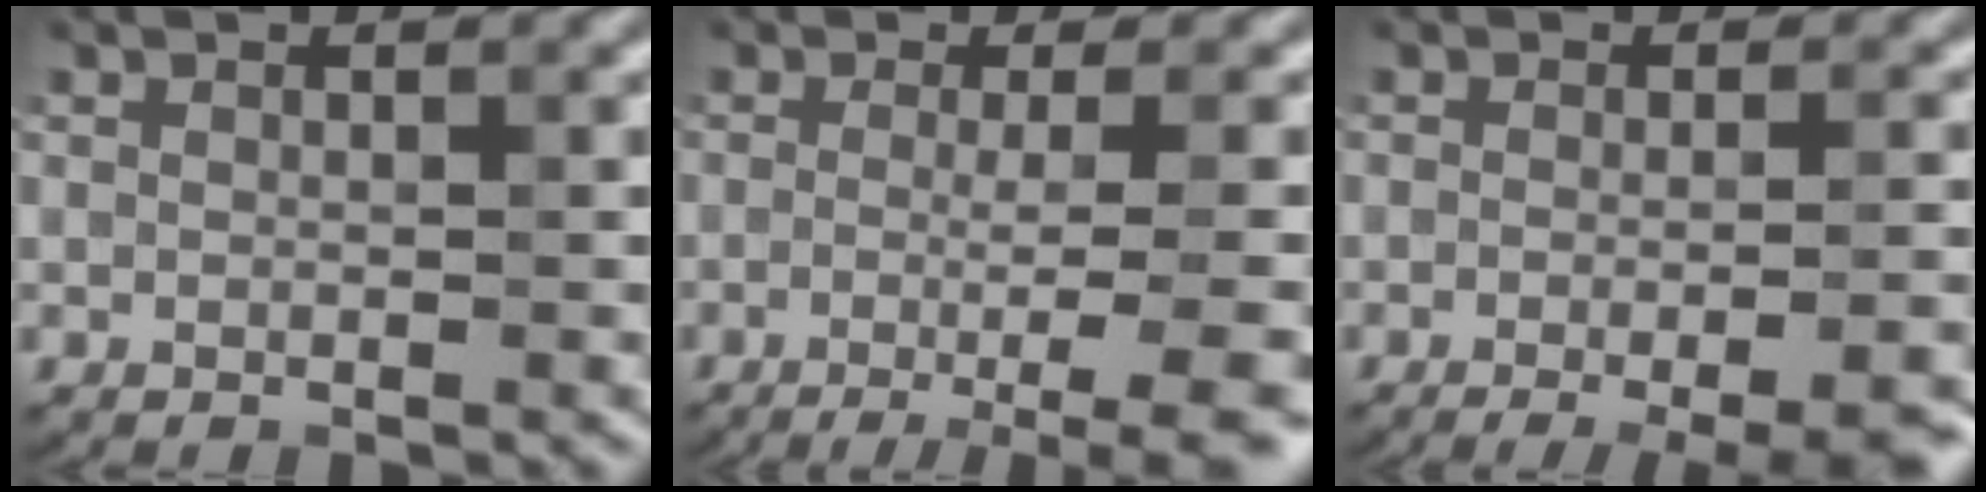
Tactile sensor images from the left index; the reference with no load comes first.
{"total": 6.0, "force": [-1.7, 1.4, 5.6], "torque": [-0.070, -0.004, -0.028]}
{"total": 8.5, "force": [-4.5, 2.9, 6.5], "torque": [-0.052, -0.003, -0.039]}